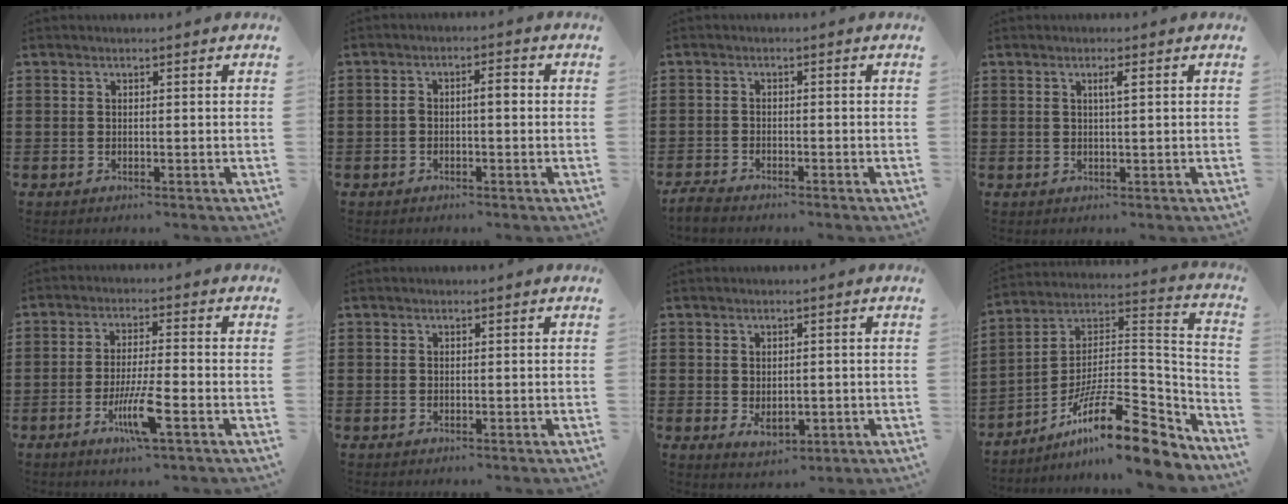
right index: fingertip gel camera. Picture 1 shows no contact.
{"total": 2.5, "force": [-0.2, 0.8, 2.3], "torque": [-0.045, 0.006, -0.007]}
{"total": 2.0, "force": [-2.0, 0.1, 0.2], "torque": [-0.014, -0.001, -0.043]}
{"total": 1.7, "force": [0.5, 0.1, 1.6], "torque": [-0.032, 0.002, 0.007]}
{"total": 7.1, "force": [-3.0, 0.8, 6.3], "torque": [-0.128, -0.014, -0.057]}
{"total": 0.0}
{"total": 2.7, "force": [-0.3, 1.7, 2.0], "torque": [-0.031, -0.001, -0.008]}
{"total": 16.7, "force": [-11.2, 3.8, 11.7], "torque": [-0.193, 0.028, -0.198]}